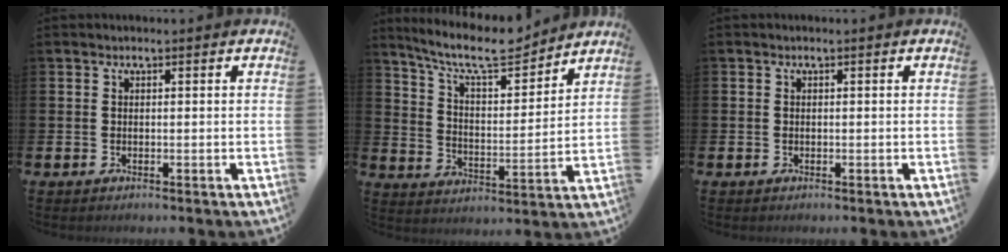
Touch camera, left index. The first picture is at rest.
{"total": 9.8, "force": [8.8, 2.1, 3.9], "torque": [-0.097, -0.054, 0.153]}
{"total": 0.5, "force": [-0.2, 0.5, 0.0], "torque": [-0.005, 0.005, -0.004]}